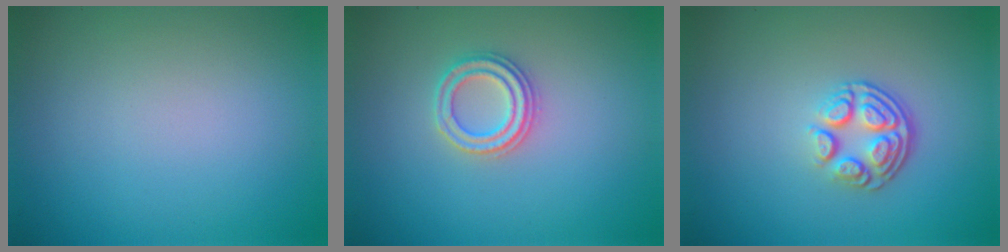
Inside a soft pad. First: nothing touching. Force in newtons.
{"total": 2.3, "press": 2.3, "slide": 0.2}
{"total": 3.9, "press": 2.7, "slide": 2.8}